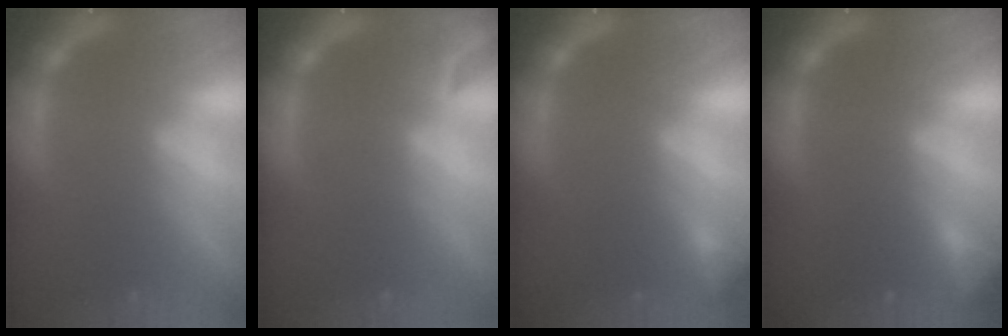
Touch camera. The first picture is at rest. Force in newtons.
{"total": 1.9}
{"total": 1.4}
{"total": 2.4}